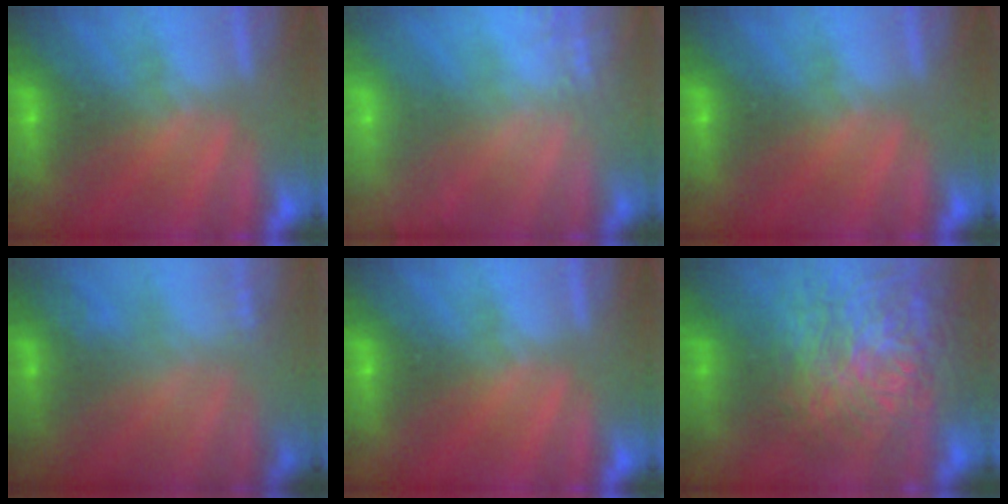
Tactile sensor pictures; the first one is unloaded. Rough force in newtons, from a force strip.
{"total": 2.4}
{"total": 0.0}
{"total": 2.9}
{"total": 0.0}
{"total": 7.3}